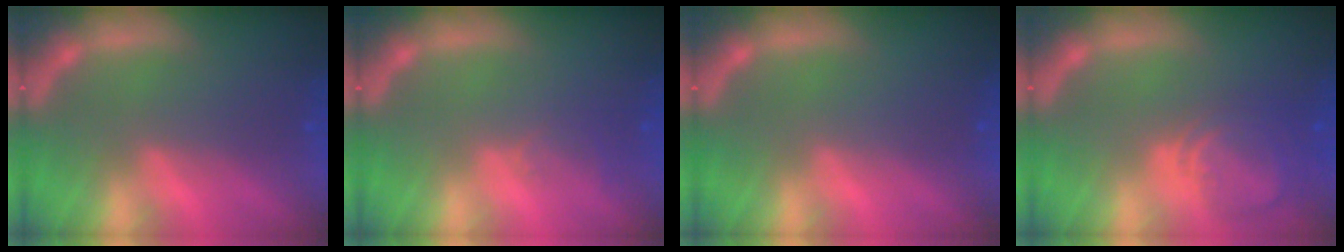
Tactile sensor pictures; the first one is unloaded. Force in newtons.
{"total": 1.5}
{"total": 0.0}
{"total": 5.6}